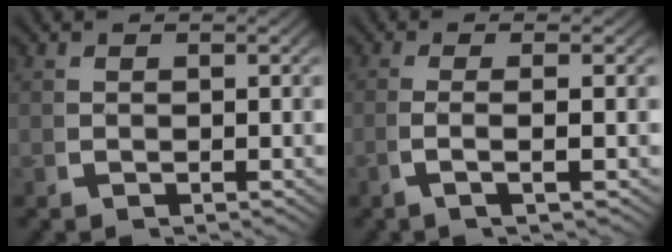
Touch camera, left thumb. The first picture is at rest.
{"total": 2.7, "force": [-0.4, 0.0, 2.7], "torque": [-0.066, -0.005, -0.007]}